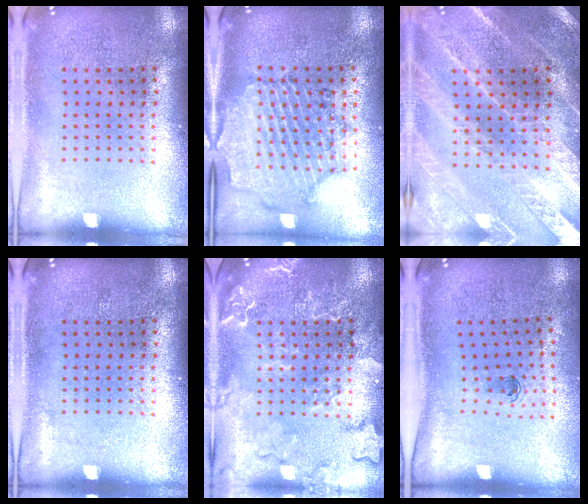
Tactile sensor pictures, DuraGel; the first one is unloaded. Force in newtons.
{"total": 1.6, "press": 1.6, "slide": 0.3}
{"total": 2.2, "press": 2.2, "slide": 0.2}
{"total": 0.0}
{"total": 3.4, "press": 3.4, "slide": 0.5}
{"total": 0.6, "press": 0.3, "slide": 0.5}